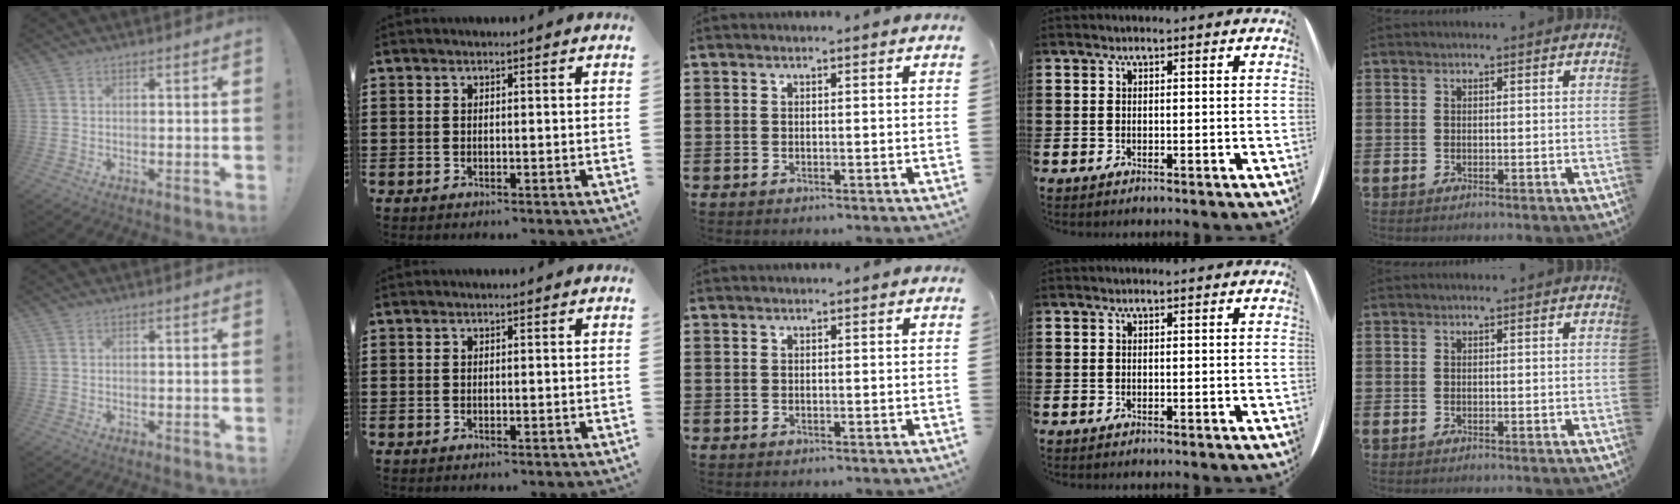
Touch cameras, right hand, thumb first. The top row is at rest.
{}